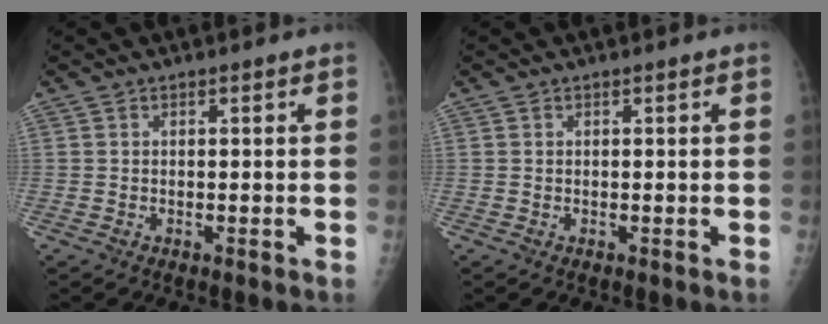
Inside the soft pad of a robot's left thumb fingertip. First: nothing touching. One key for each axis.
{"total": 0.0}